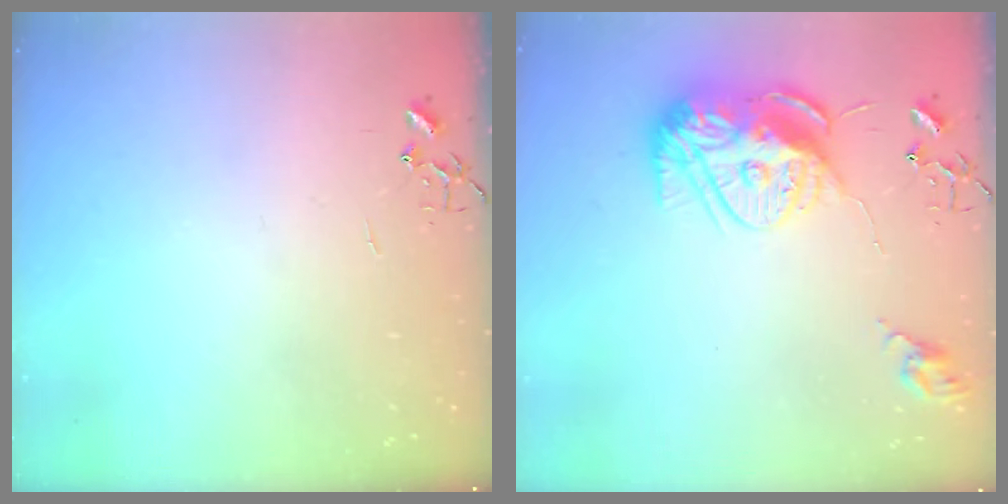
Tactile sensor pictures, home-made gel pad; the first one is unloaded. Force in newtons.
{"total": 14.9, "press": 14.8, "slide": 1.2}